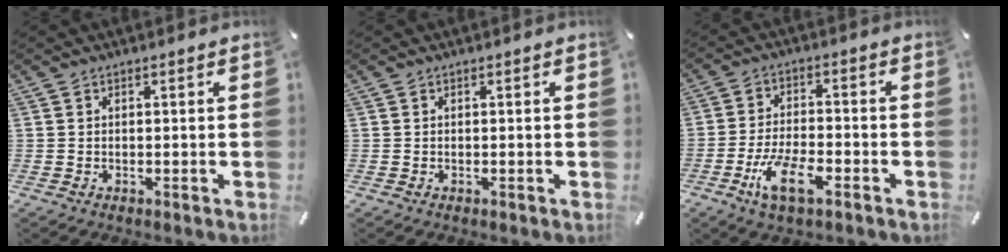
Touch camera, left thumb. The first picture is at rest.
{"total": 0.0}
{"total": 9.8, "force": [-5.0, 4.2, 7.4], "torque": [-0.156, 0.011, -0.092]}